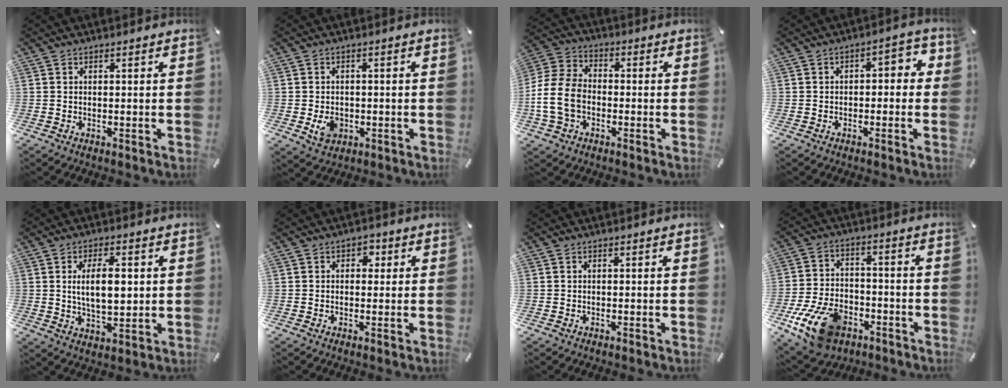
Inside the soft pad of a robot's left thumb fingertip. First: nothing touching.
{"total": 4.7, "force": [-1.1, 3.8, 2.7], "torque": [-0.040, -0.004, -0.020]}
{"total": 12.3, "force": [-3.0, 9.1, 7.7], "torque": [-0.176, 0.020, -0.053]}
{"total": 3.9, "force": [-1.7, 2.3, 2.6], "torque": [-0.041, 0.017, -0.039]}
{"total": 9.5, "force": [1.5, 4.7, 8.1], "torque": [-0.132, -0.002, 0.019]}
{"total": 2.5, "force": [0.1, 2.1, 1.3], "torque": [-0.012, 0.004, -0.005]}
{"total": 0.0}
{"total": 15.2, "force": [-7.7, 9.5, 9.0], "torque": [-0.165, 0.047, -0.128]}